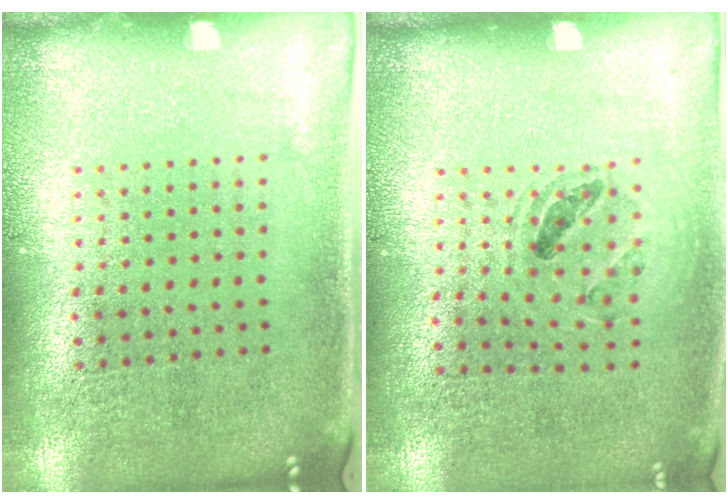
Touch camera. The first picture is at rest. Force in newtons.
{"total": 0.9, "press": 0.9, "slide": 0.1}